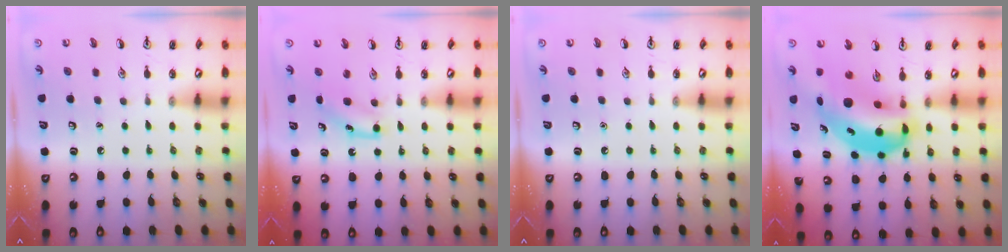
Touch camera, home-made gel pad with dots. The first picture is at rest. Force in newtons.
{"total": 3.8, "press": 3.5, "slide": 1.3}
{"total": 0.0}
{"total": 13.4, "press": 12.9, "slide": 3.9}